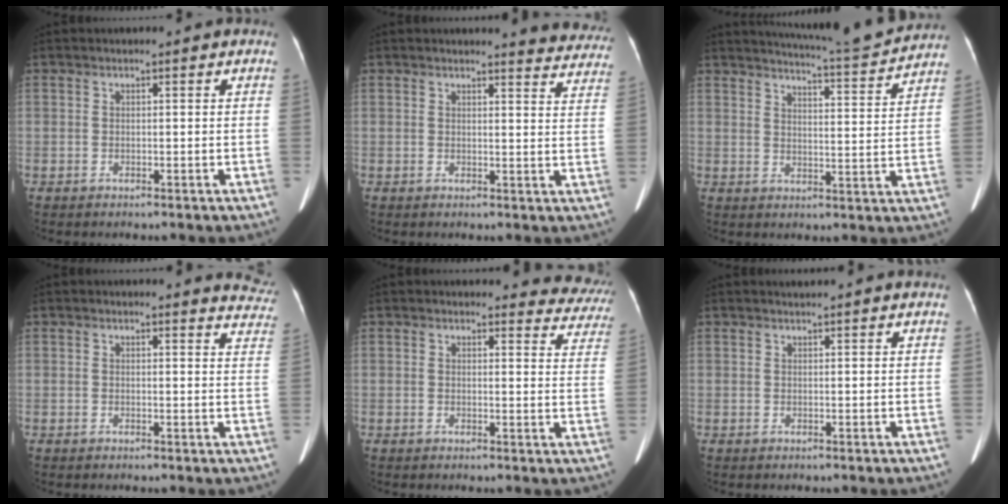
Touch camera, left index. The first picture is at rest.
{"total": 8.9, "force": [8.8, 1.0, 0.9], "torque": [0.016, -0.052, 0.067]}
{"total": 12.0, "force": [11.6, -1.1, 2.9], "torque": [-0.054, -0.021, 0.154]}
{"total": 5.9, "force": [5.9, 0.9, -0.1], "torque": [0.025, -0.045, 0.026]}
{"total": 8.2, "force": [7.9, 2.0, -0.2], "torque": [0.042, -0.045, 0.049]}
{"total": 2.1, "force": [2.0, -0.4, 0.5], "torque": [-0.011, 0.009, 0.027]}